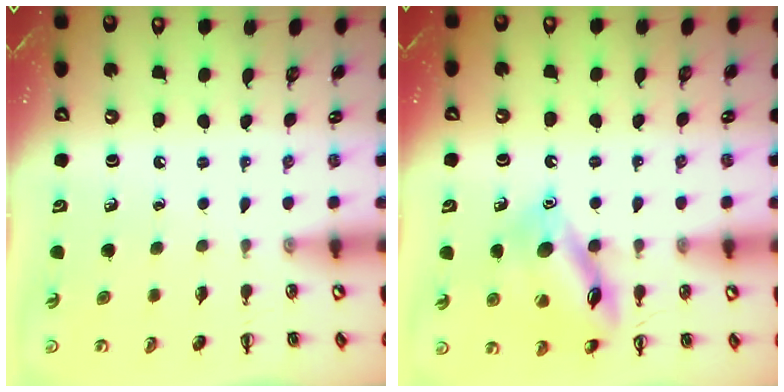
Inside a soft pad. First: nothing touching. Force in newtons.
{"total": 13.6, "press": 13.6, "slide": 1.2}